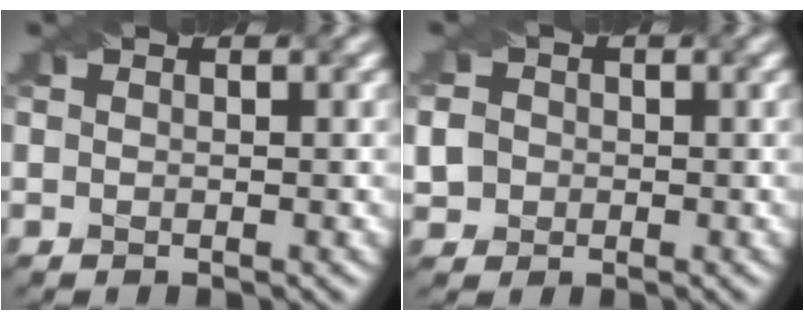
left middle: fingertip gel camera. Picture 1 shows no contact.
{"total": 3.2, "force": [0.1, 2.9, 1.2], "torque": [-0.024, 0.019, -0.005]}